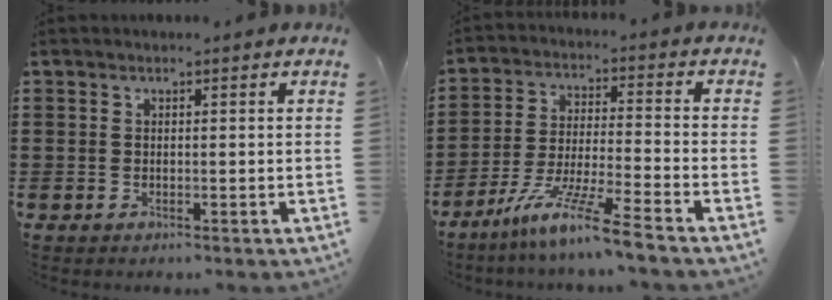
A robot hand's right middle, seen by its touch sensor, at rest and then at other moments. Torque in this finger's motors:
{"motor_torque": [2.14, 0.00, 0.38, 0.21]}